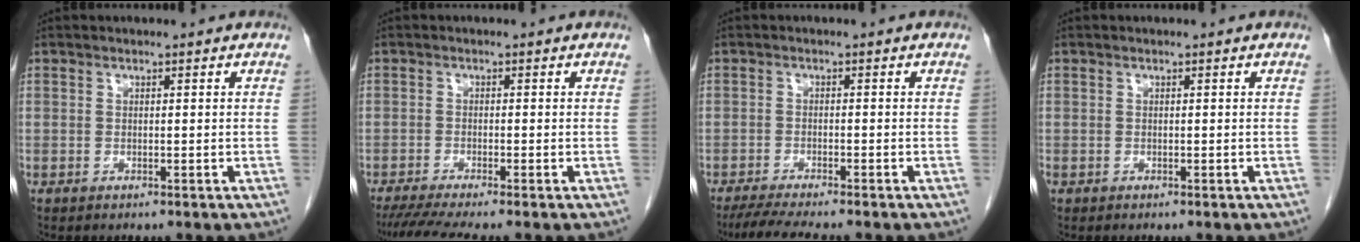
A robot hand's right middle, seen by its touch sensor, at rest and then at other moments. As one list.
[{"total": 6.4, "force": [-5.3, -0.6, 3.5], "torque": [-0.055, -0.017, -0.089]}, {"total": 6.7, "force": [-5.7, -0.1, 3.4], "torque": [-0.052, -0.018, -0.094]}, {"total": 0.0}]